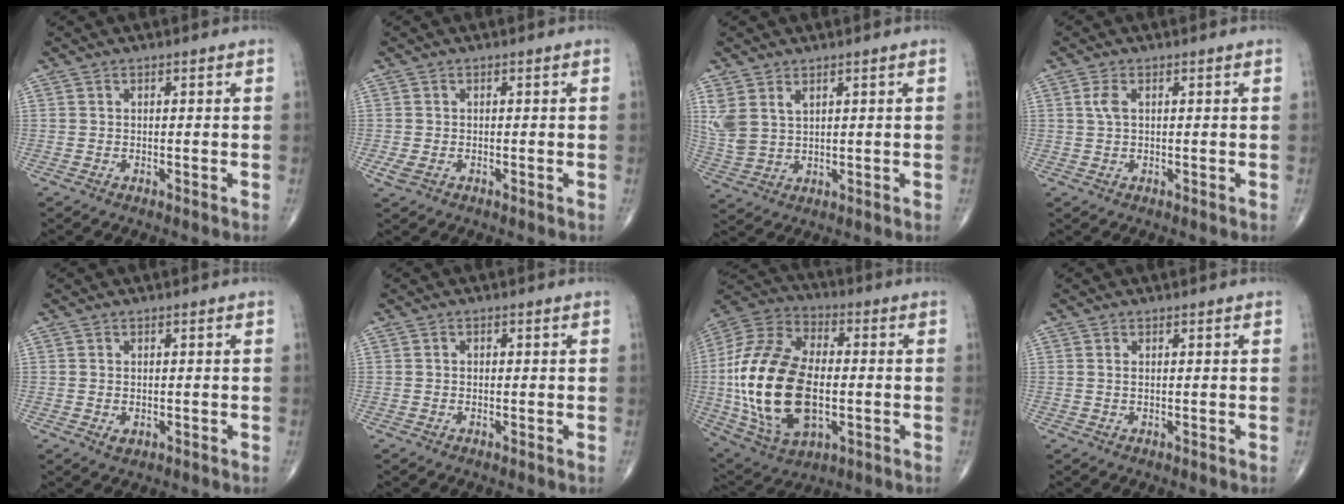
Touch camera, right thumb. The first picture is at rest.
{"total": 1.9, "force": [-0.6, 1.1, 1.3], "torque": [-0.035, -0.002, -0.011]}
{"total": 6.2, "force": [2.8, 3.7, 4.1], "torque": [-0.093, -0.006, 0.070]}
{"total": 2.2, "force": [0.6, 1.1, 1.8], "torque": [-0.045, 0.007, 0.012]}
{"total": 1.6, "force": [-0.3, 1.2, 1.0], "torque": [-0.013, -0.001, -0.001]}
{"total": 0.6, "force": [0.0, 0.5, 0.3], "torque": [-0.001, 0.001, -0.004]}
{"total": 26.6, "force": [-2.3, 15.2, 21.7], "torque": [-0.443, 0.005, -0.029]}
{"total": 0.6, "force": [0.1, 0.2, 0.5], "torque": [-0.014, 0.001, 0.004]}